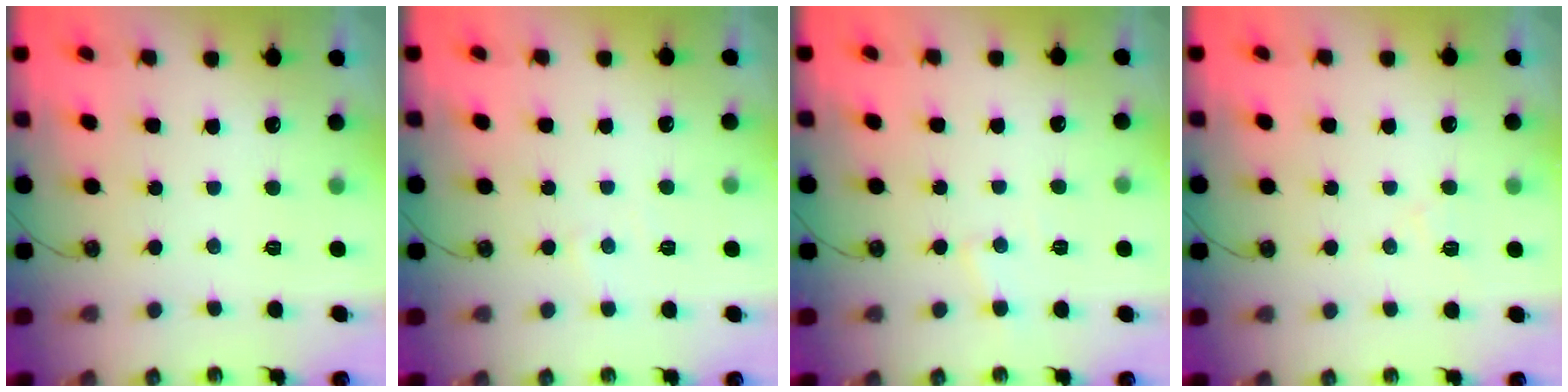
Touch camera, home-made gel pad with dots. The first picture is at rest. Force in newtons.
{"total": 2.7, "press": 2.7, "slide": 0.5}
{"total": 4.4, "press": 4.3, "slide": 0.6}
{"total": 8.8, "press": 8.8, "slide": 0.8}